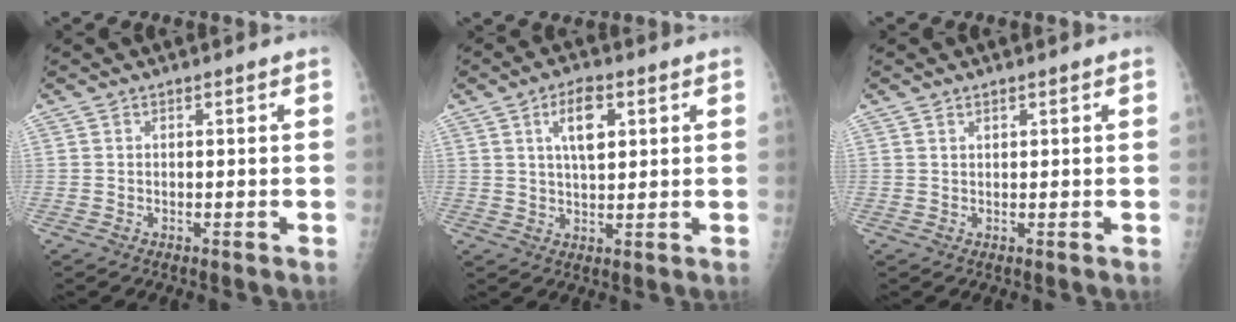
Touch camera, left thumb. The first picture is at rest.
{"total": 7.2, "force": [2.7, 3.4, 5.8], "torque": [-0.087, -0.006, 0.047]}
{"total": 1.1, "force": [0.8, 0.5, 0.6], "torque": [-0.006, -0.004, 0.012]}